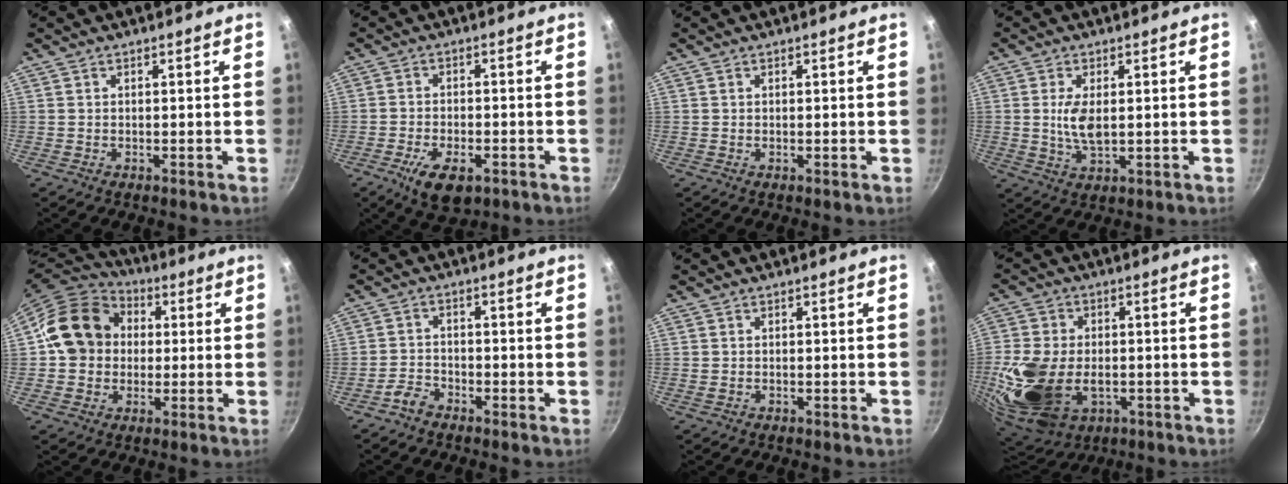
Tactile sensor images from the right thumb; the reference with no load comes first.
{"total": 8.7, "force": [-4.2, 4.3, 6.3], "torque": [-0.106, 0.010, -0.067]}
{"total": 0.0}
{"total": 5.9, "force": [0.6, 2.8, 5.2], "torque": [-0.101, -0.007, 0.013]}
{"total": 16.1, "force": [1.9, 13.7, 8.3], "torque": [-0.122, 0.031, 0.020]}
{"total": 3.1, "force": [-2.5, 1.5, 1.0], "torque": [-0.019, 0.027, -0.051]}
{"total": 0.7, "force": [-0.1, 0.6, 0.5], "torque": [-0.009, 0.001, -0.002]}
{"total": 20.5, "force": [-3.7, 13.9, 14.7], "torque": [-0.306, 0.005, -0.051]}